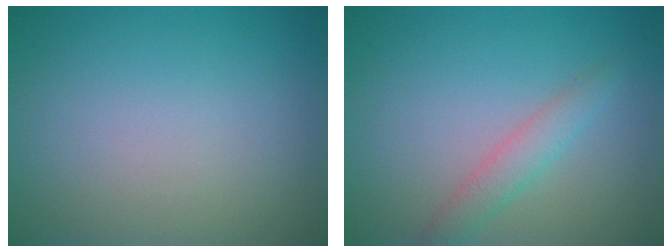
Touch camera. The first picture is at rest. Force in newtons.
{"total": 2.1, "press": 2.1, "slide": 0.0}